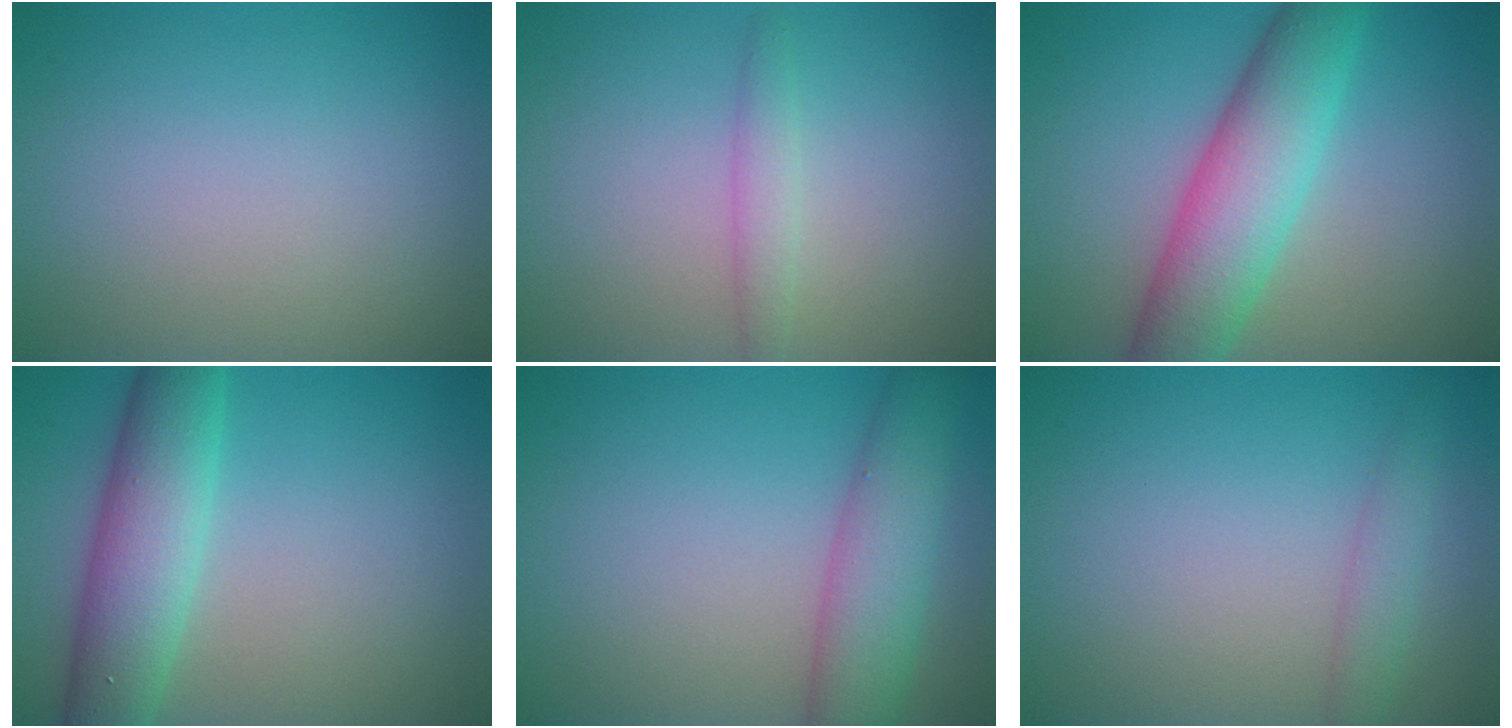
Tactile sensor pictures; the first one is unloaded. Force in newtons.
{"total": 1.6, "press": 1.6, "slide": 0.0}
{"total": 7.6, "press": 7.6, "slide": 0.1}
{"total": 6.6, "press": 6.5, "slide": 0.2}
{"total": 5.5, "press": 5.5, "slide": 0.2}
{"total": 1.7, "press": 1.7, "slide": 0.1}